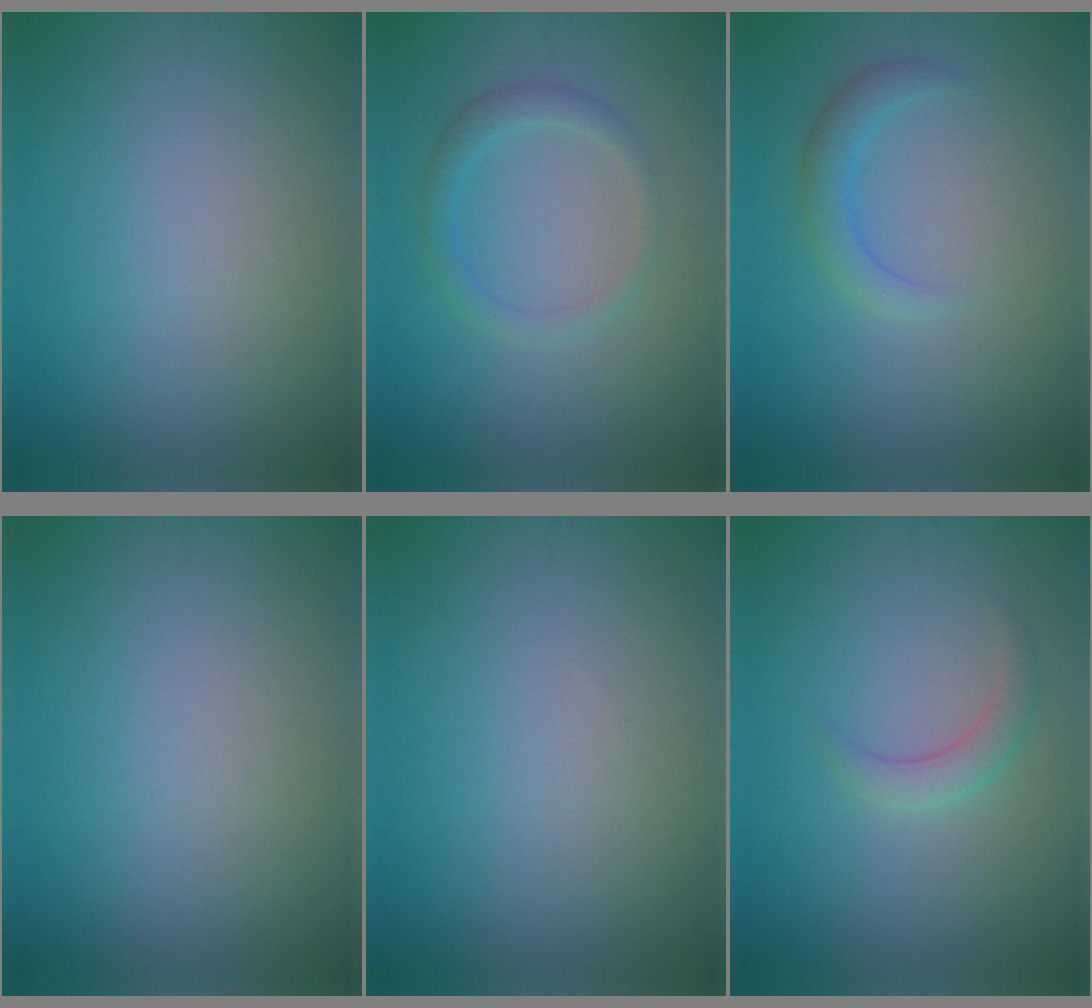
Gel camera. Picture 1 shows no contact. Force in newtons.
{"total": 1.9, "press": 1.9, "slide": 0.1}
{"total": 2.0, "press": 2.0, "slide": 0.1}
{"total": 0.0}
{"total": 0.0}
{"total": 1.7, "press": 1.7, "slide": 0.0}